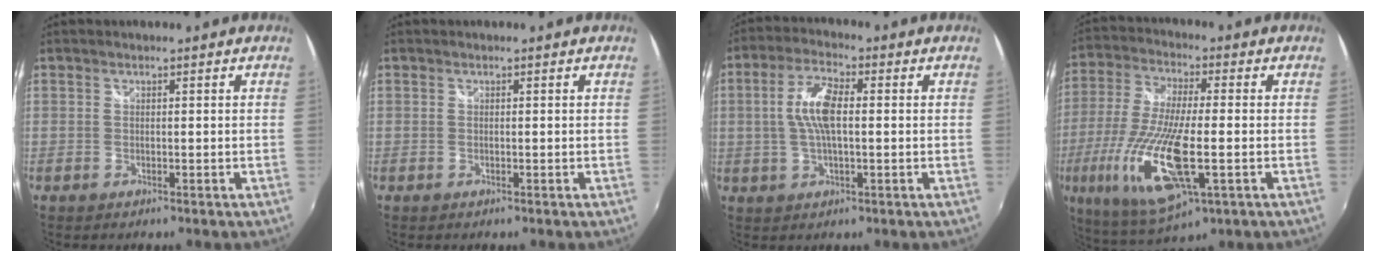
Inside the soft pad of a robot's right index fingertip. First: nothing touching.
{"total": 0.0}
{"total": 7.9, "force": [0.4, 2.9, 7.3], "torque": [-0.146, 0.010, 0.009]}
{"total": 19.1, "force": [-5.2, 5.5, 17.5], "torque": [-0.368, -0.038, -0.093]}